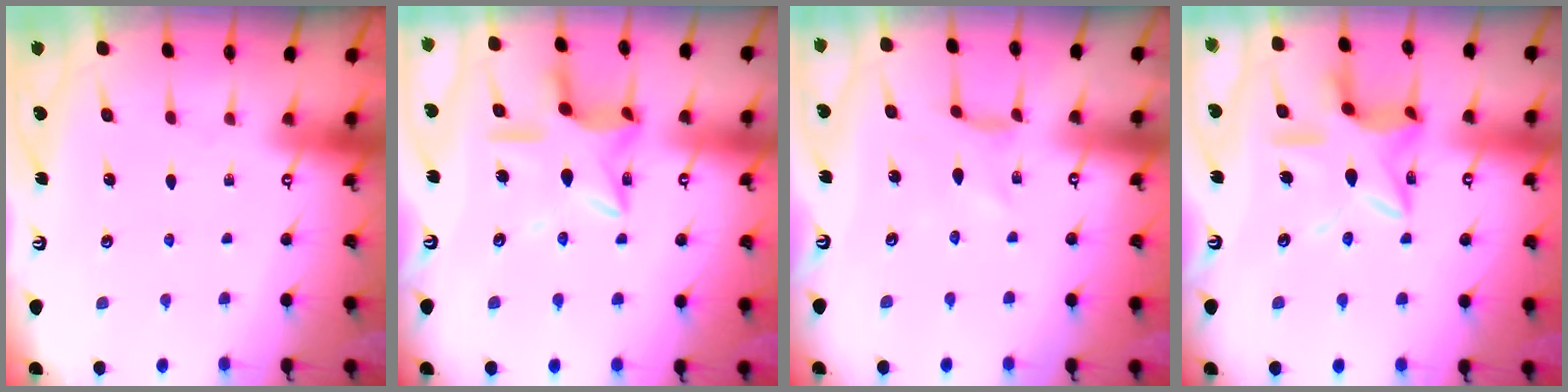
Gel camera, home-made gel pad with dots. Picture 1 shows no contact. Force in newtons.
{"total": 13.3, "press": 13.3, "slide": 0.9}
{"total": 0.0}
{"total": 14.9, "press": 14.8, "slide": 1.2}